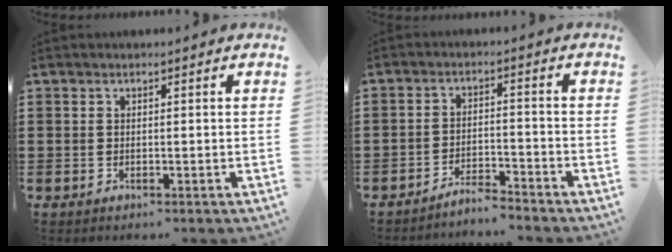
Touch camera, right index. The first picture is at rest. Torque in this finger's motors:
{"motor_torque": [0.13, 1.15, -0.01, -0.03]}